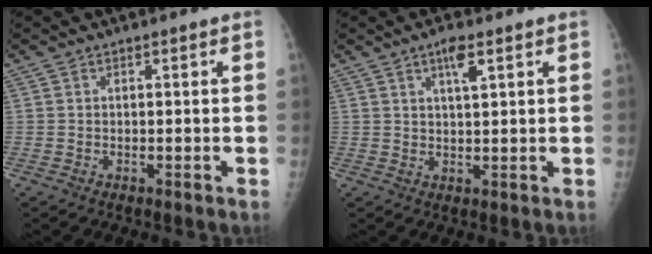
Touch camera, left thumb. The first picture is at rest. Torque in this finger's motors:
{"motor_torque": [2.59, 2.42, 0.54, -0.34, 0.06]}